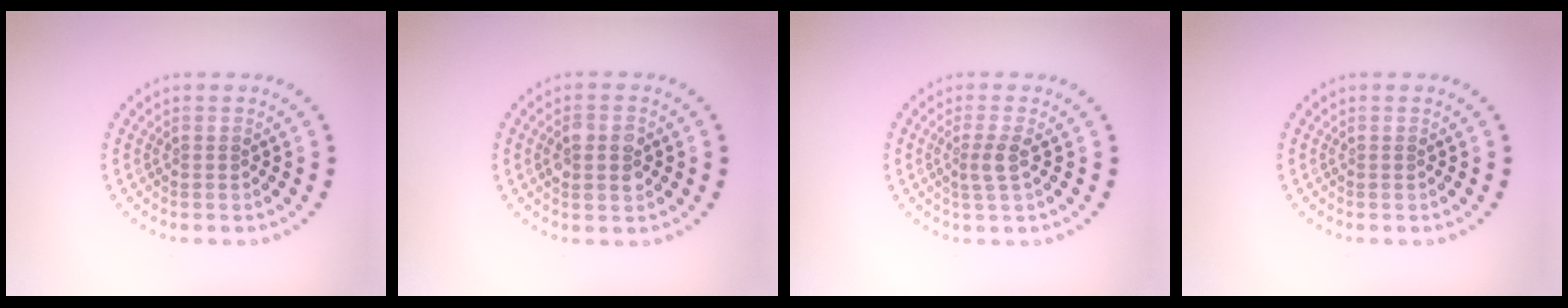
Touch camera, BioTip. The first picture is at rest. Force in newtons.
{"total": 2.7, "press": 2.7, "slide": 0.2}
{"total": 1.7, "press": 1.4, "slide": 1.0}
{"total": 0.0}